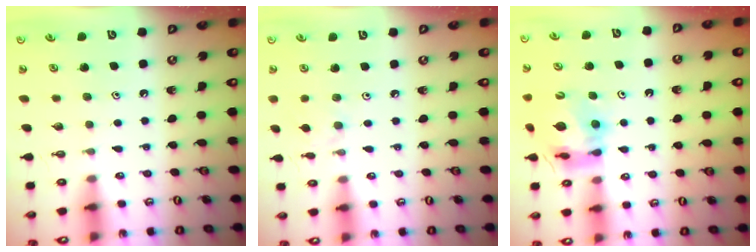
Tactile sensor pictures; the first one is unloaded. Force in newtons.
{"total": 1.7, "press": 1.6, "slide": 0.4}
{"total": 12.1, "press": 12.0, "slide": 1.4}